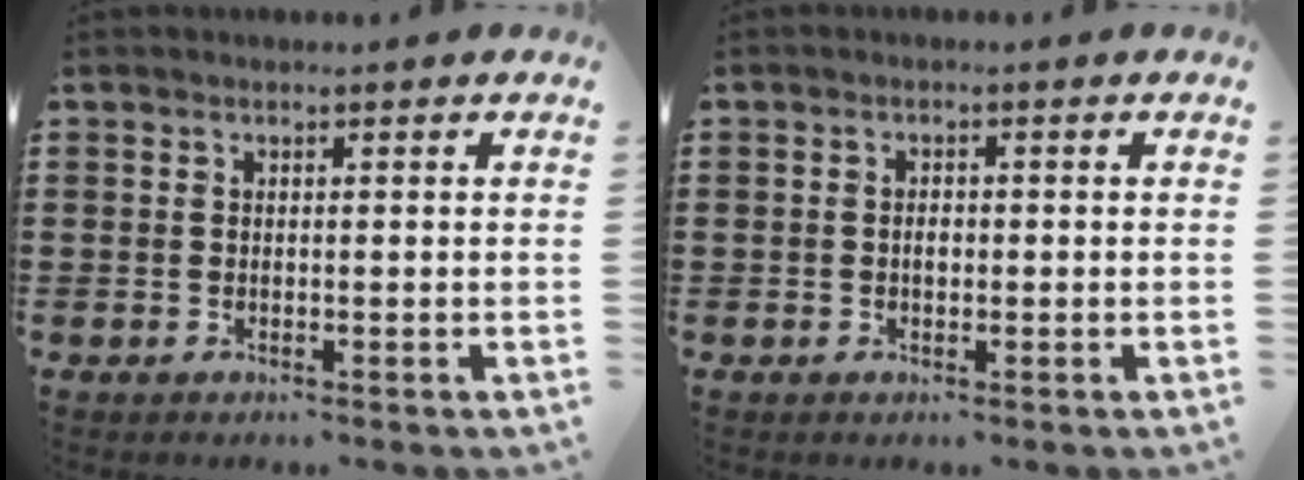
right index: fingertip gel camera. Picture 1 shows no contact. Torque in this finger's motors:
{"motor_torque": [2.14, 0.00, 0.03, 0.01]}